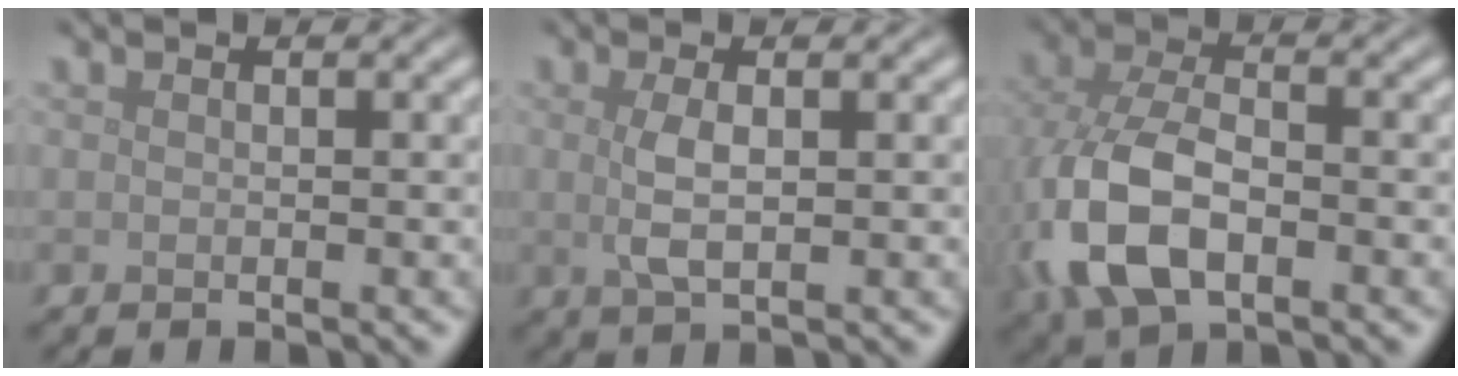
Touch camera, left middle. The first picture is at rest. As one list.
[{"total": 2.6, "force": [0.3, 0.9, 2.5], "torque": [-0.055, 0.000, 0.004]}, {"total": 8.9, "force": [-2.5, 5.1, 6.9], "torque": [-0.171, -0.009, -0.058]}]